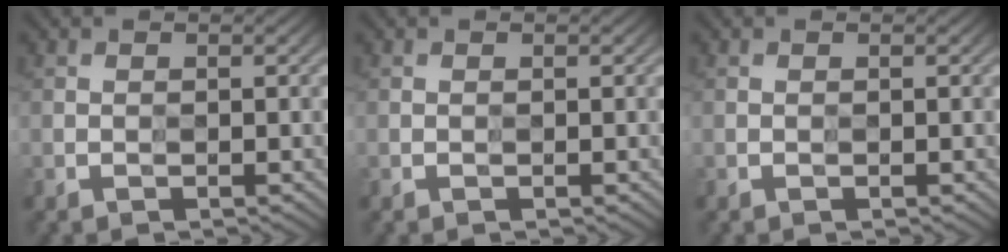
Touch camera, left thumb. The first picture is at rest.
{"total": 0.0}
{"total": 0.0}